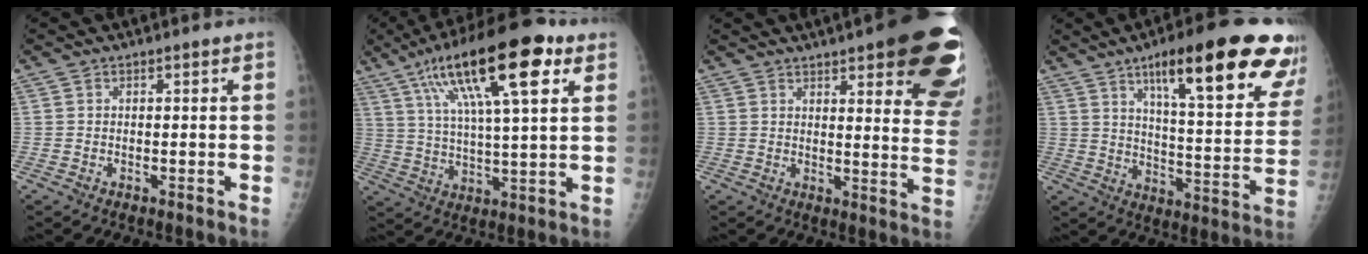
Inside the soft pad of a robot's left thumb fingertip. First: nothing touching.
{"total": 21.3, "force": [10.2, 5.9, 17.8], "torque": [-0.287, -0.007, 0.167]}
{"total": 23.1, "force": [12.8, 6.0, 18.3], "torque": [-0.169, -0.036, 0.147]}
{"total": 25.2, "force": [14.6, 5.8, 19.7], "torque": [-0.245, -0.046, 0.208]}